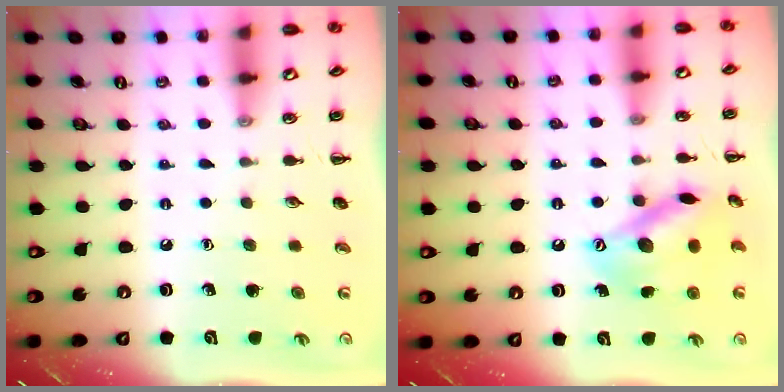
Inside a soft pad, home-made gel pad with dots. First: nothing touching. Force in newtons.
{"total": 14.3, "press": 14.3, "slide": 0.8}